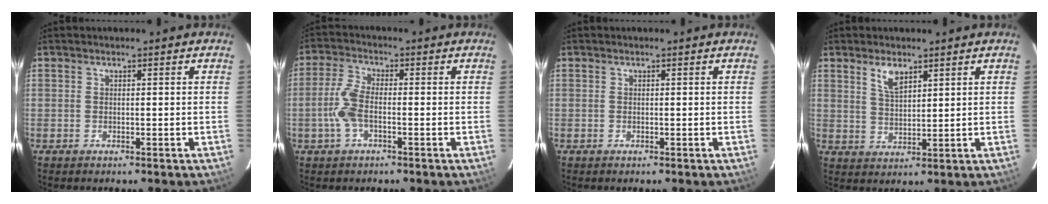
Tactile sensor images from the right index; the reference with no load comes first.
{"total": 7.1, "force": [-2.1, 2.7, 6.3], "torque": [-0.146, 0.008, -0.046]}
{"total": 0.0}
{"total": 4.6, "force": [2.9, 1.8, 3.0], "torque": [-0.055, 0.000, 0.058]}